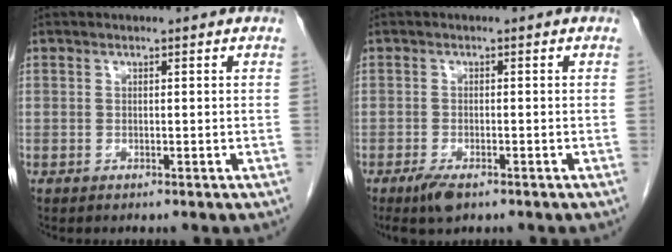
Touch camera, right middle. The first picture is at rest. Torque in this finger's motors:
{"motor_torque": [0.72, -0.33, 0.21, 0.04]}